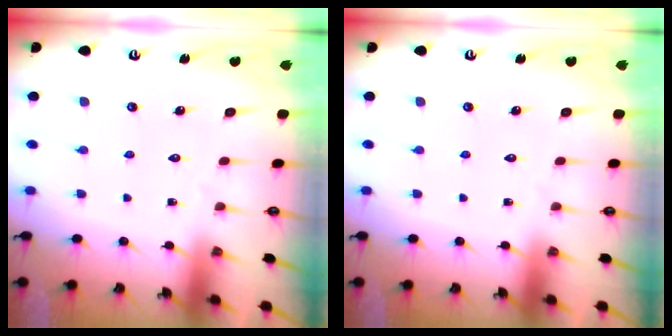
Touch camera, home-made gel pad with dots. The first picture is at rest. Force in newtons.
{"total": 0.0}